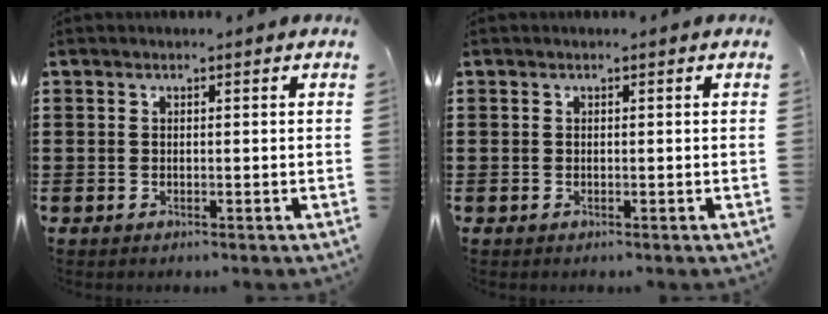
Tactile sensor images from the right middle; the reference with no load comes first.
{"total": 0.0}